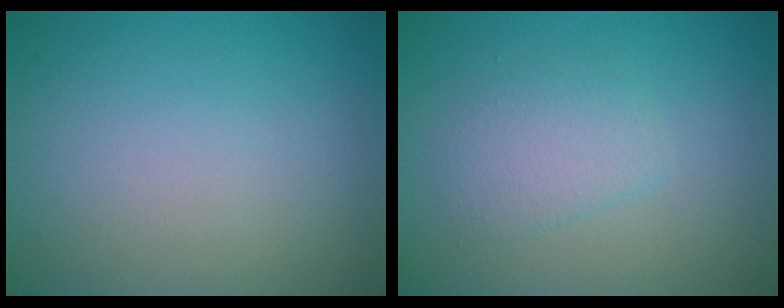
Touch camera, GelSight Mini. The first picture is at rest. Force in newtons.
{"total": 2.3, "press": 2.3, "slide": 0.0}